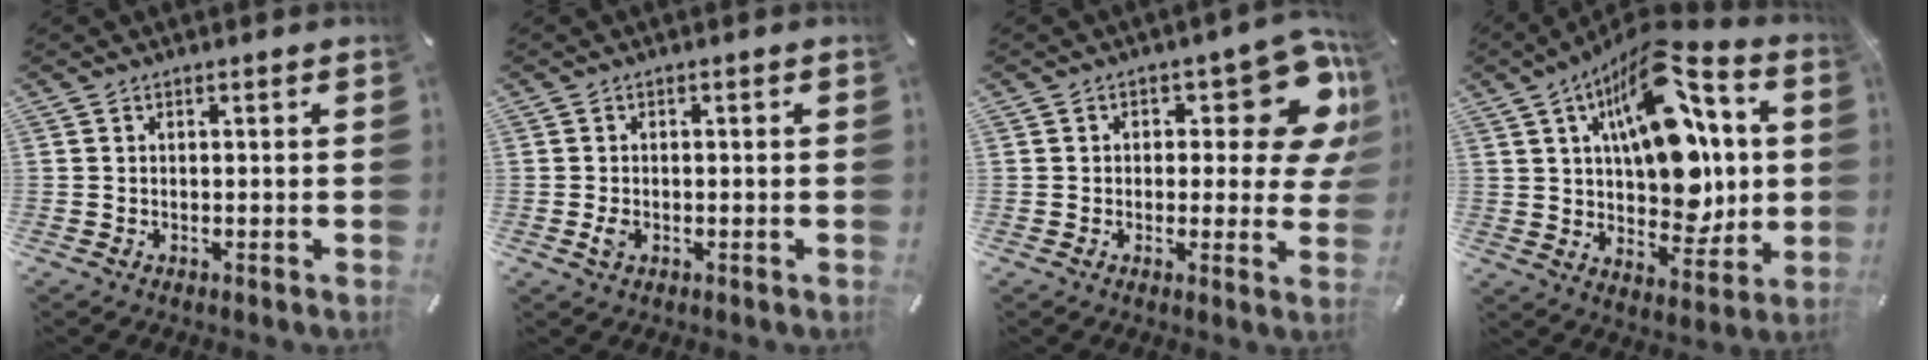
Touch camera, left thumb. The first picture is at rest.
{"total": 2.1, "force": [-0.5, 1.3, 1.5], "torque": [-0.035, -0.002, -0.011]}
{"total": 14.5, "force": [6.5, 6.6, 11.2], "torque": [-0.128, -0.046, 0.107]}
{"total": 20.9, "force": [6.6, 12.1, 15.8], "torque": [-0.255, -0.042, 0.108]}